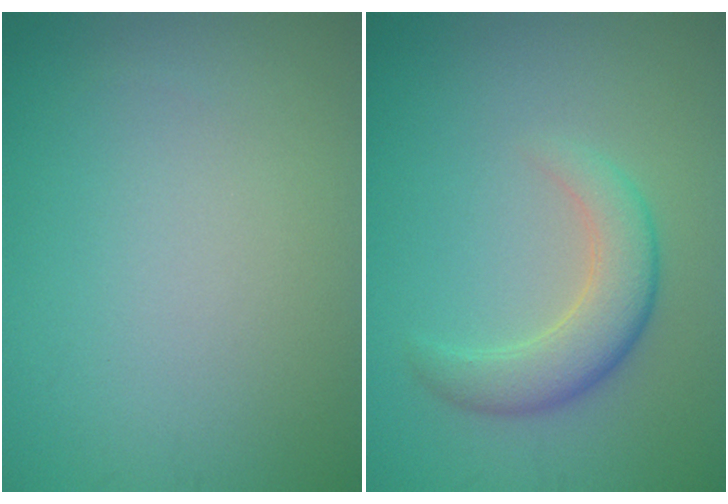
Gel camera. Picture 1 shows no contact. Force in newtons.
{"total": 3.8, "press": 3.8, "slide": 0.1}